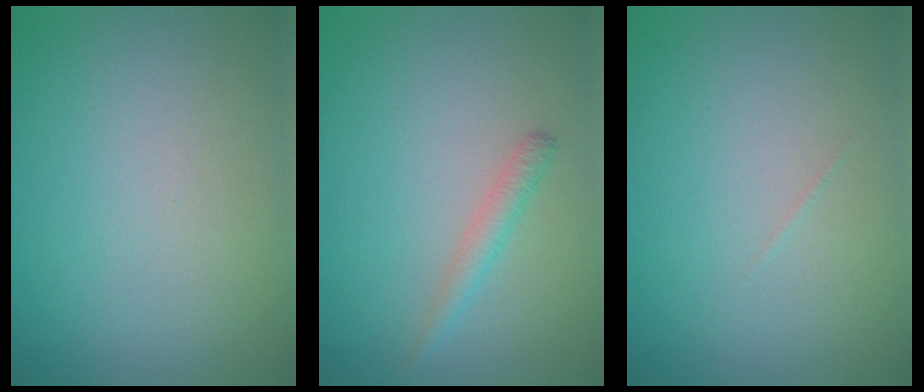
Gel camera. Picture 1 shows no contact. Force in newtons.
{"total": 1.4, "press": 1.4, "slide": 0.2}
{"total": 0.0}